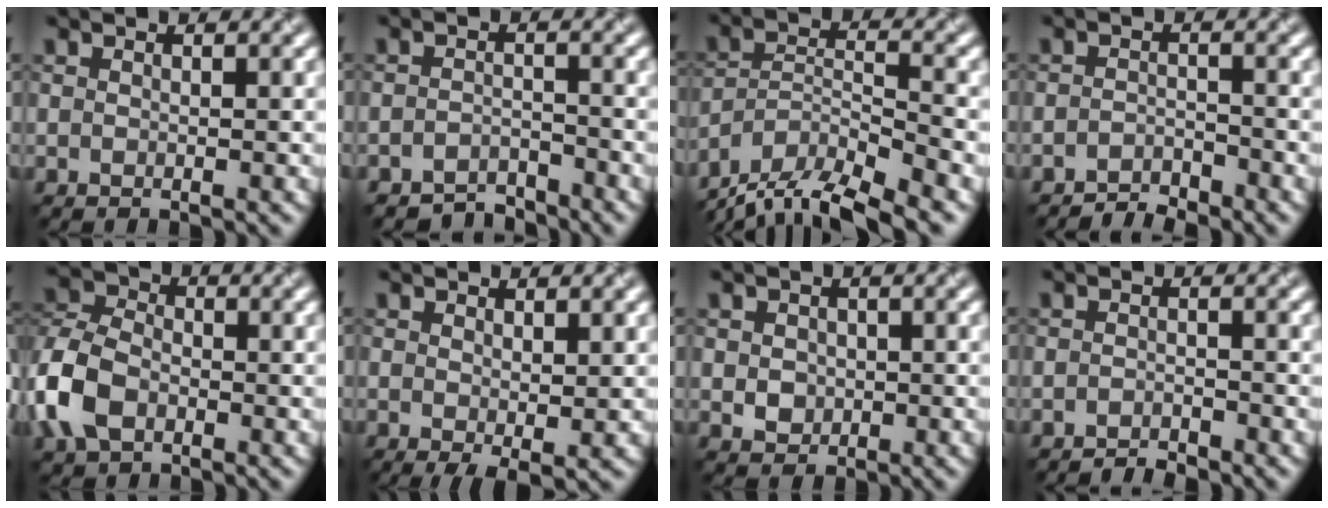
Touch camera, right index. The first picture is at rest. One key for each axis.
{"total": 2.8, "fx": -2.7, "fy": 0.8, "fz": 0.3, "tx": 0.003, "ty": 0.005, "tz": -0.052}
{"total": 10.1, "fx": -8.7, "fy": 2.4, "fz": 4.5, "tx": -0.073, "ty": -0.006, "tz": -0.148}
{"total": 1.9, "fx": -1.9, "fy": 0.3, "fz": 0.3, "tx": -0.001, "ty": 0.005, "tz": -0.039}
{"total": 7.4, "fx": -2.6, "fy": 5.1, "fz": 4.6, "tx": -0.111, "ty": 0.002, "tz": -0.069}
{"total": 1.9, "fx": -0.1, "fy": 0.7, "fz": 1.7, "tx": -0.027, "ty": -0.008, "tz": 0.003}
{"total": 2.0, "fx": 0.0, "fy": 1.7, "fz": 1.0, "tx": -0.014, "ty": -0.003, "tz": 0.001}
{"total": 1.5, "fx": -1.5, "fy": 0.2, "fz": 0.2, "tx": -0.001, "ty": 0.003, "tz": -0.029}